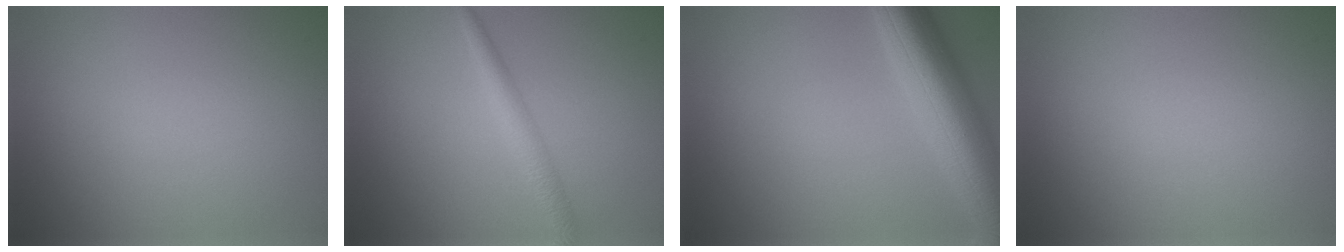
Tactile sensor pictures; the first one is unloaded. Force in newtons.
{"total": 2.3, "press": 2.3, "slide": 0.1}
{"total": 8.6, "press": 8.6, "slide": 0.4}
{"total": 0.0}